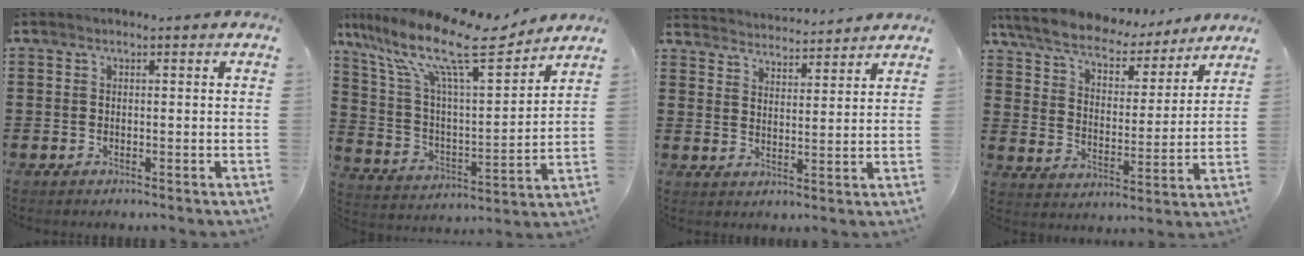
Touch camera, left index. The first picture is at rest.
{"total": 15.1, "force": [10.7, 3.3, 10.2], "torque": [-0.238, -0.055, 0.178]}
{"total": 3.6, "force": [3.5, -0.2, -0.5], "torque": [-0.006, -0.024, 0.061]}
{"total": 7.2, "force": [7.0, 1.3, 1.4], "torque": [-0.062, -0.042, 0.124]}